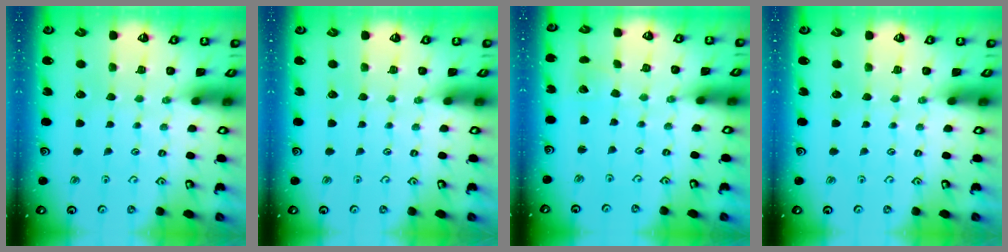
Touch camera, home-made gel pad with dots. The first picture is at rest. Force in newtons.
{"total": 0.0}
{"total": 1.3, "press": 1.3, "slide": 0.0}
{"total": 0.0}